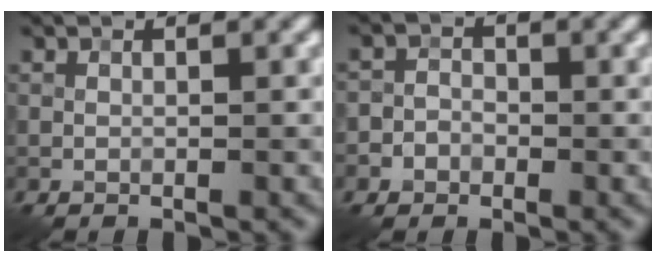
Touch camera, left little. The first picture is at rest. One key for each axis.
{"total": 2.0, "fx": -0.9, "fy": 1.7, "fz": 0.4, "tx": 0.015, "ty": 0.007, "tz": -0.024}